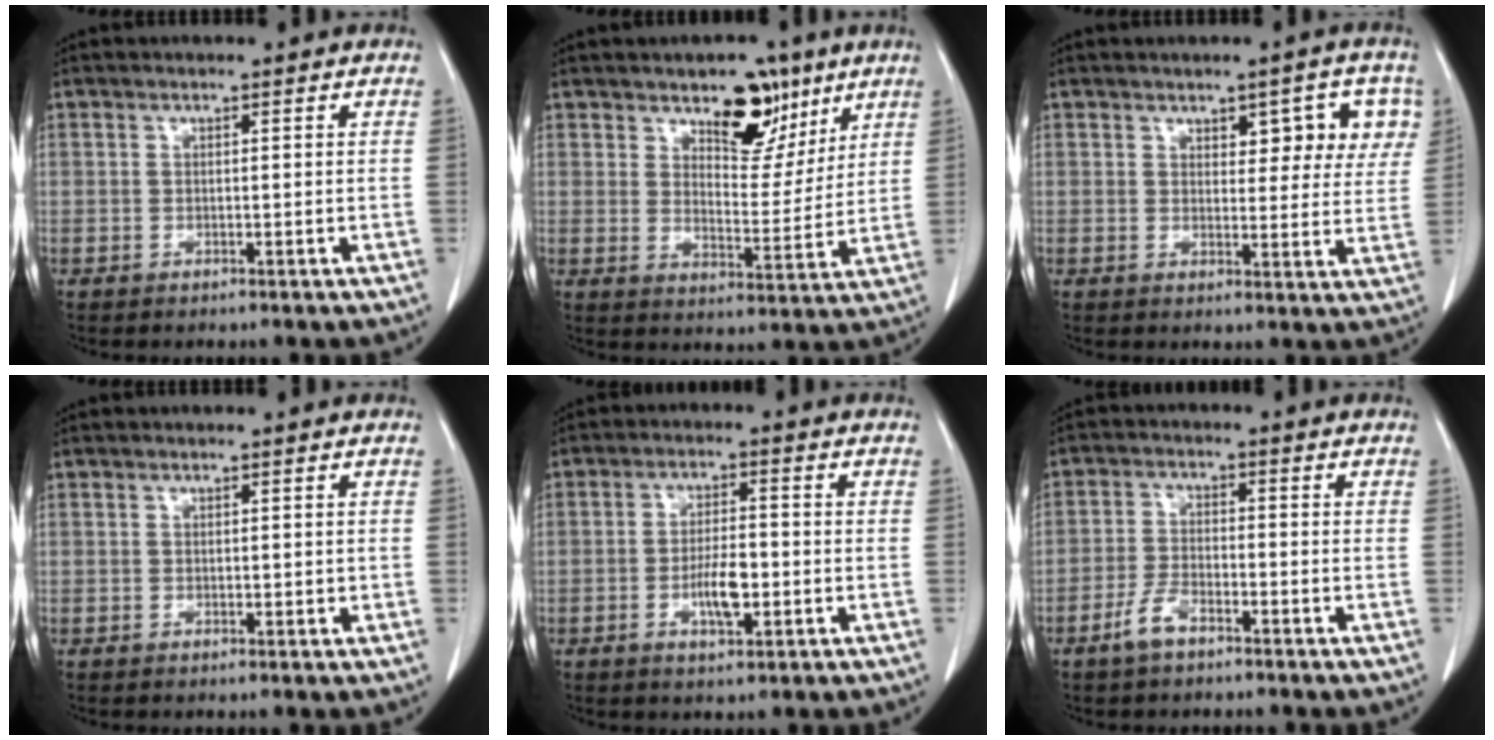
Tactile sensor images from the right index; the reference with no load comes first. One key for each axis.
{"total": 9.0, "fx": 5.9, "fy": 4.5, "fz": 5.2, "tx": -0.068, "ty": -0.005, "tz": 0.094}
{"total": 7.6, "fx": 3.4, "fy": 3.3, "fz": 5.9, "tx": -0.056, "ty": 0.014, "tz": 0.041}
{"total": 1.1, "fx": 0.0, "fy": 0.7, "fz": 0.8, "tx": -0.010, "ty": 0.000, "tz": 0.002}
{"total": 5.6, "fx": -1.6, "fy": 1.8, "fz": 5.1, "tx": -0.093, "ty": 0.000, "tz": -0.025}
{"total": 4.3, "fx": -3.1, "fy": 1.6, "fz": 2.7, "tx": -0.060, "ty": 0.002, "tz": -0.058}